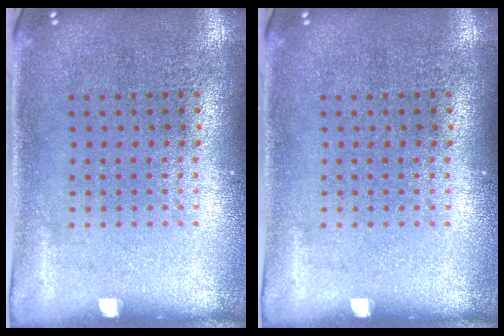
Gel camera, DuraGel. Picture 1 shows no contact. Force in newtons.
{"total": 0.0}